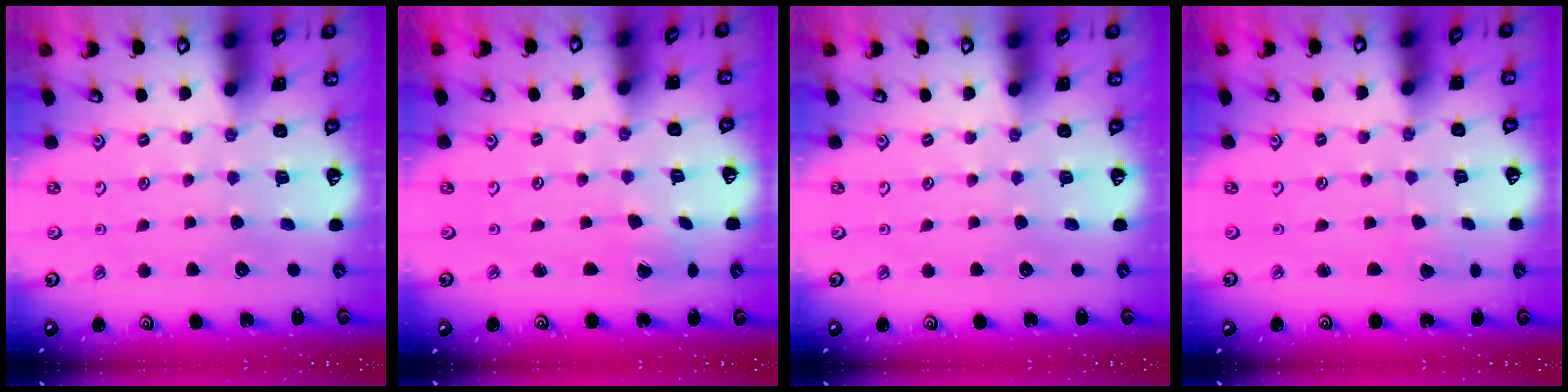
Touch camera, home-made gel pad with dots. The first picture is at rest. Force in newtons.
{"total": 0.8, "press": 0.8, "slide": 0.1}
{"total": 0.0}
{"total": 1.2, "press": 1.2, "slide": 0.1}